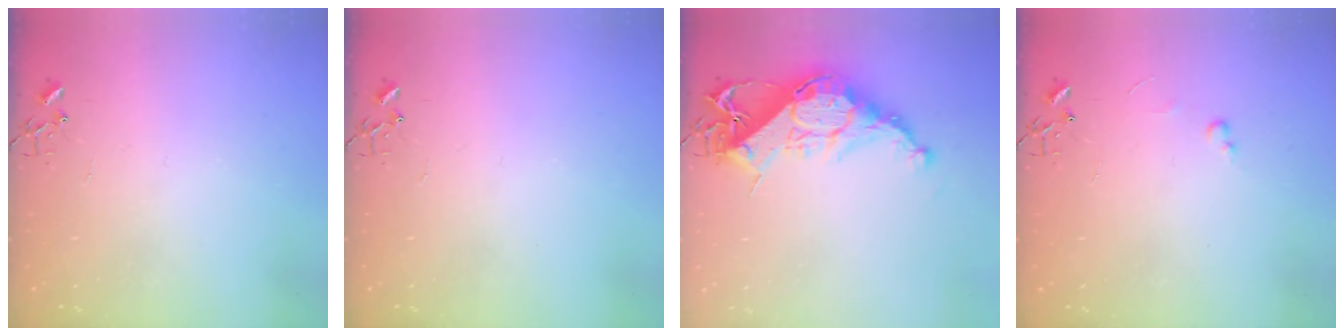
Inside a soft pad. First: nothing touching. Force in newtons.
{"total": 0.0}
{"total": 19.1, "press": 19.0, "slide": 1.5}
{"total": 2.7, "press": 2.7, "slide": 0.4}